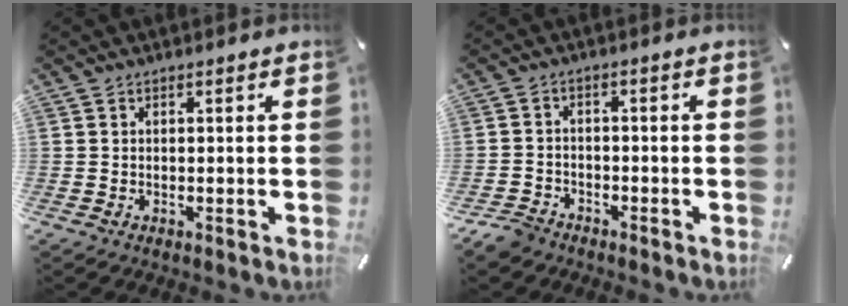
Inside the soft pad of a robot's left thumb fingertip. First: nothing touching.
{"total": 4.4, "force": [-3.6, 2.3, 1.1], "torque": [-0.034, 0.016, -0.074]}